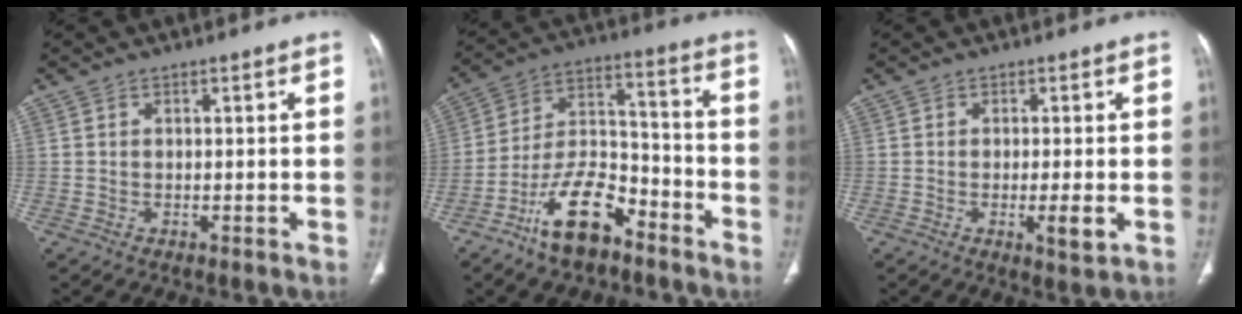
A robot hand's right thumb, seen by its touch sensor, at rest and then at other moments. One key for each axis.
{"total": 14.2, "fx": -9.2, "fy": 6.5, "fz": 8.6, "tx": -0.139, "ty": 0.073, "tz": -0.171}
{"total": 3.8, "fx": -0.9, "fy": 0.7, "fz": 3.6, "tx": -0.060, "ty": -0.010, "tz": -0.015}